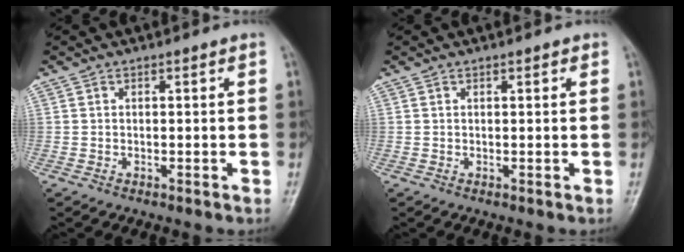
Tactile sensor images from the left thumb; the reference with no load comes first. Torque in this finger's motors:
{"motor_torque": [-0.24, 0.01, -0.02, 0.04, 0.05]}